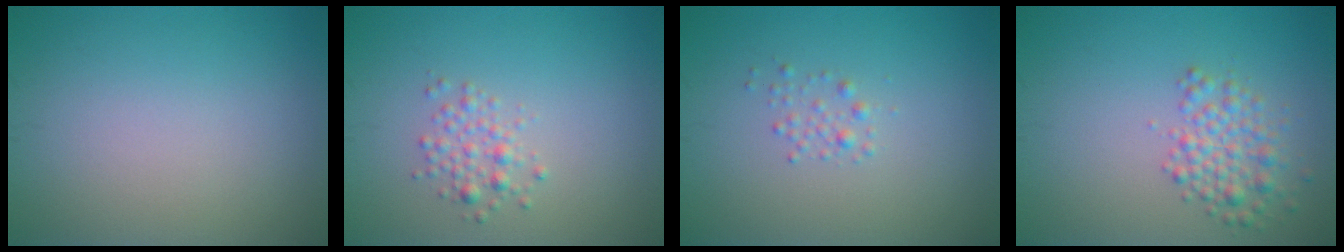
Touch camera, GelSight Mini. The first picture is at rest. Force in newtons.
{"total": 1.7, "press": 1.7, "slide": 0.1}
{"total": 1.1, "press": 1.1, "slide": 0.1}
{"total": 2.9, "press": 2.9, "slide": 0.1}